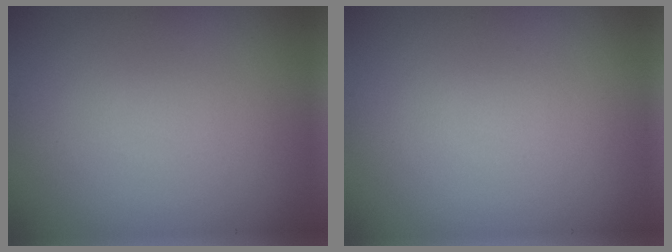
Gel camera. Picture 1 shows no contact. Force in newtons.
{"total": 0.0}